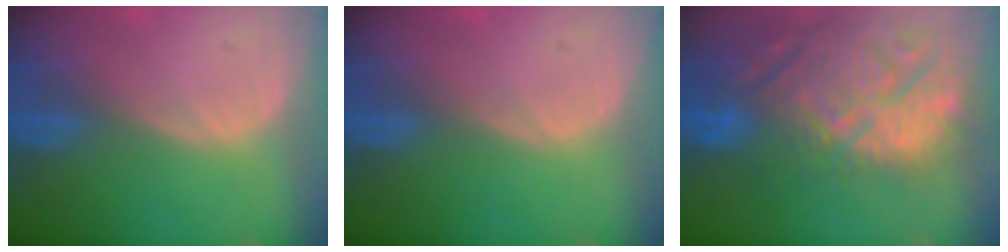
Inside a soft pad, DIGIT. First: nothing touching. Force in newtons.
{"total": 0.0}
{"total": 15.3, "press": 13.0, "slide": 8.0}